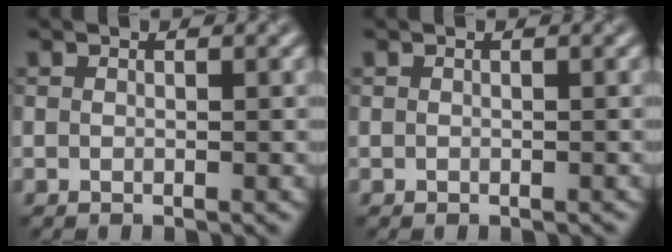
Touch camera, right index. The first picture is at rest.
{"total": 0.0}